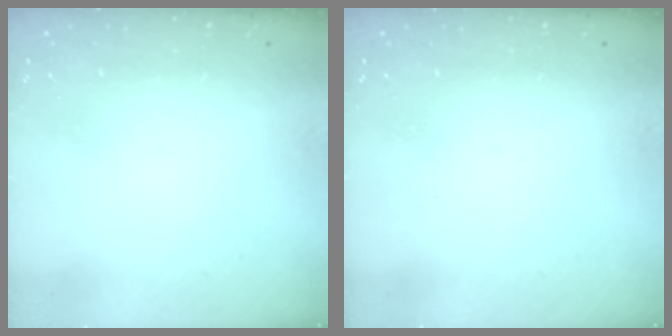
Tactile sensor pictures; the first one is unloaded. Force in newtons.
{"total": 0.0}